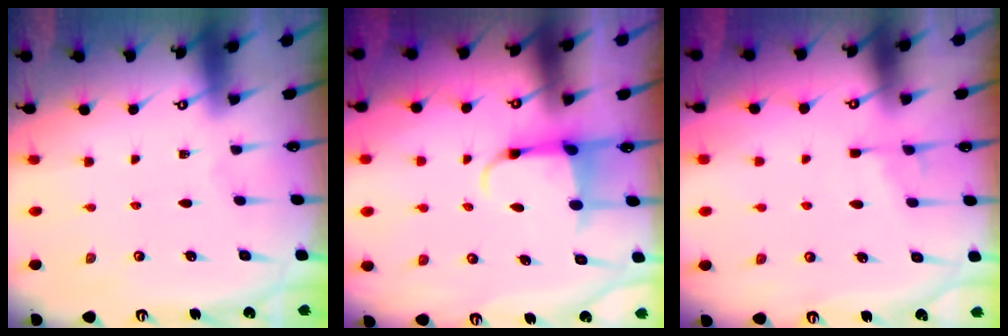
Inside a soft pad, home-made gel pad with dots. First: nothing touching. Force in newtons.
{"total": 3.8, "press": 3.6, "slide": 1.0}
{"total": 3.9, "press": 3.9, "slide": 0.6}